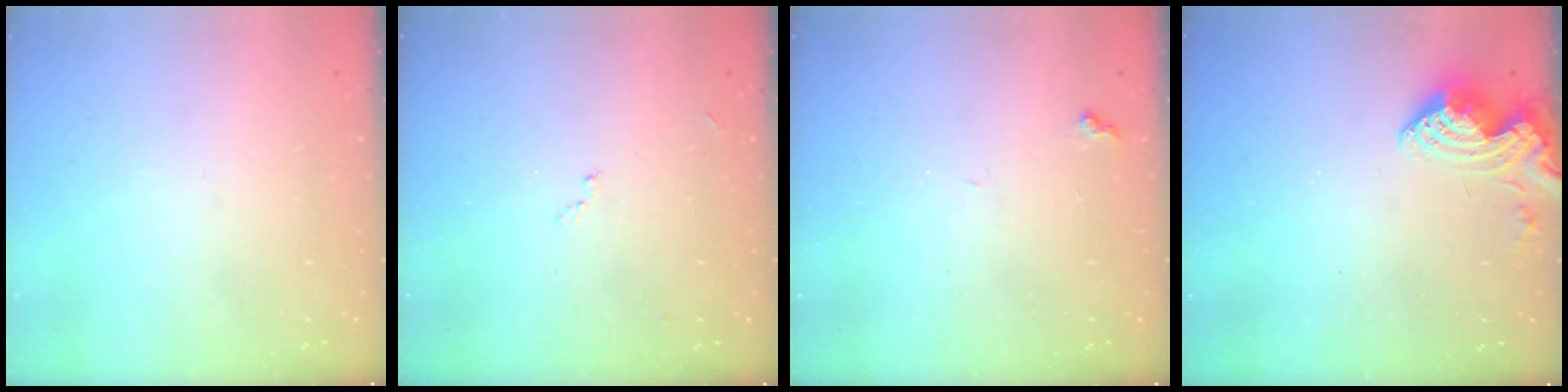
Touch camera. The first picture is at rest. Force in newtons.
{"total": 9.6, "press": 9.6, "slide": 1.2}
{"total": 6.1, "press": 6.1, "slide": 0.7}
{"total": 9.9, "press": 9.8, "slide": 1.1}